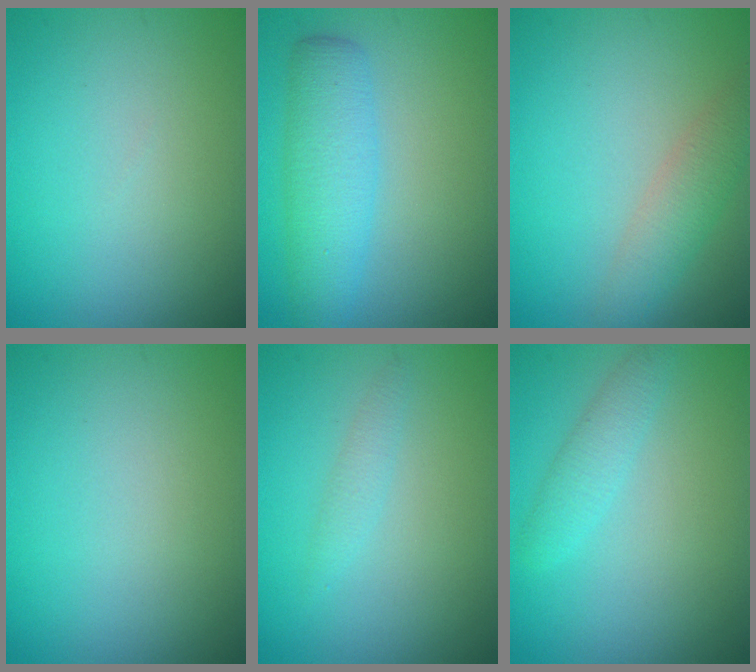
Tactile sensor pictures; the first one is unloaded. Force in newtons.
{"total": 4.6, "press": 4.6, "slide": 0.1}
{"total": 3.0, "press": 3.0, "slide": 0.1}
{"total": 0.0}
{"total": 1.1, "press": 1.1, "slide": 0.0}
{"total": 1.9, "press": 1.9, "slide": 0.1}